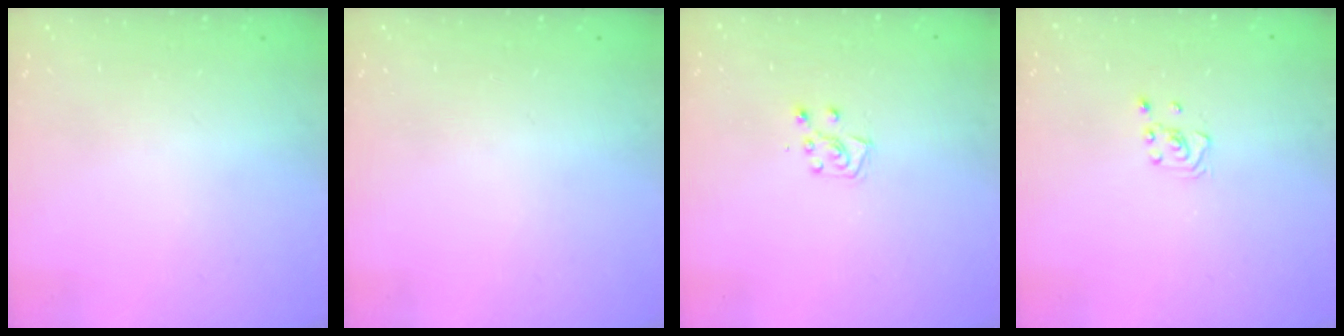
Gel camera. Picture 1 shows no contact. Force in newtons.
{"total": 0.0}
{"total": 6.3, "press": 6.3, "slide": 0.3}
{"total": 2.6, "press": 2.4, "slide": 1.0}